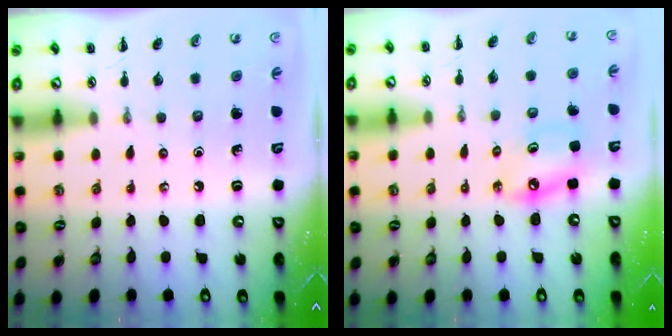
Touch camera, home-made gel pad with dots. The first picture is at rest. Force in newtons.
{"total": 6.4, "press": 6.2, "slide": 1.3}